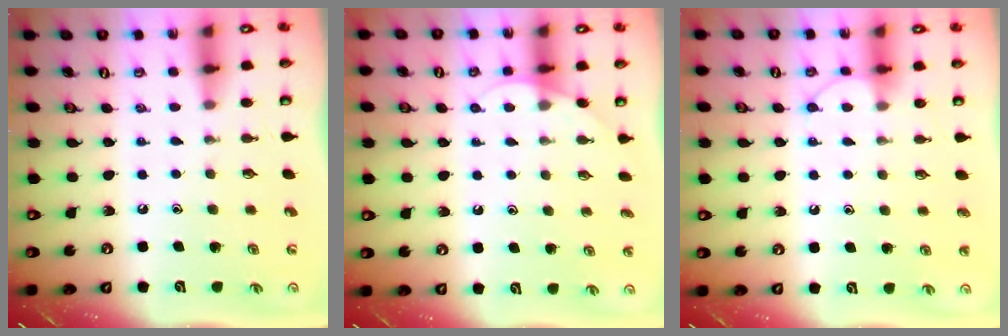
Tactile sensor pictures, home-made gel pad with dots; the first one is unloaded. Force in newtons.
{"total": 4.5, "press": 4.5, "slide": 0.4}
{"total": 7.6, "press": 7.5, "slide": 0.6}